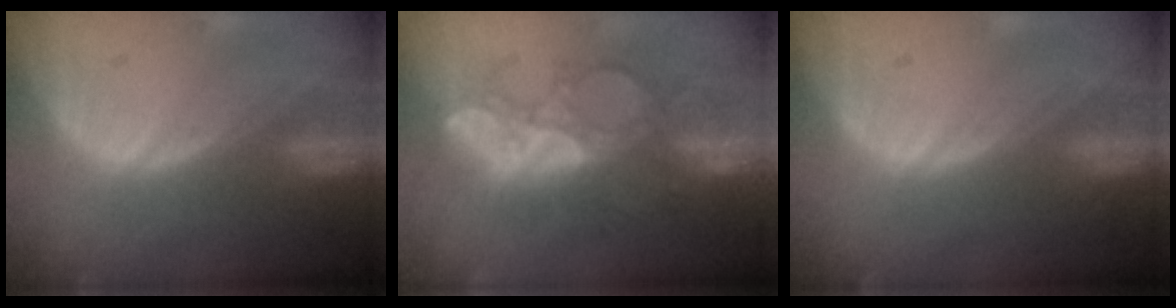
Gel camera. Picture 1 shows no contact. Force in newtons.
{"total": 8.8, "press": 8.5, "slide": 2.3}
{"total": 0.0}